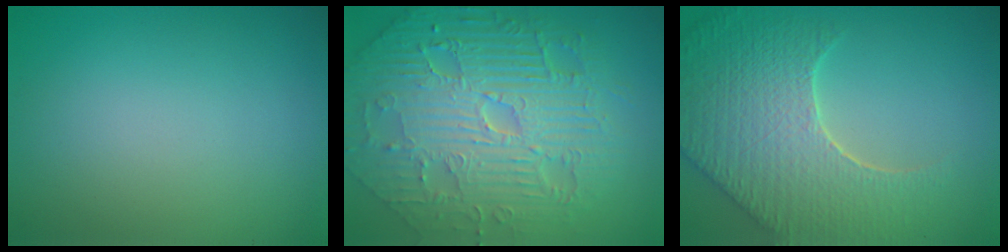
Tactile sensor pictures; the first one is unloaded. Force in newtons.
{"total": 11.2, "press": 7.2, "slide": 8.6}
{"total": 9.2, "press": 6.4, "slide": 6.6}